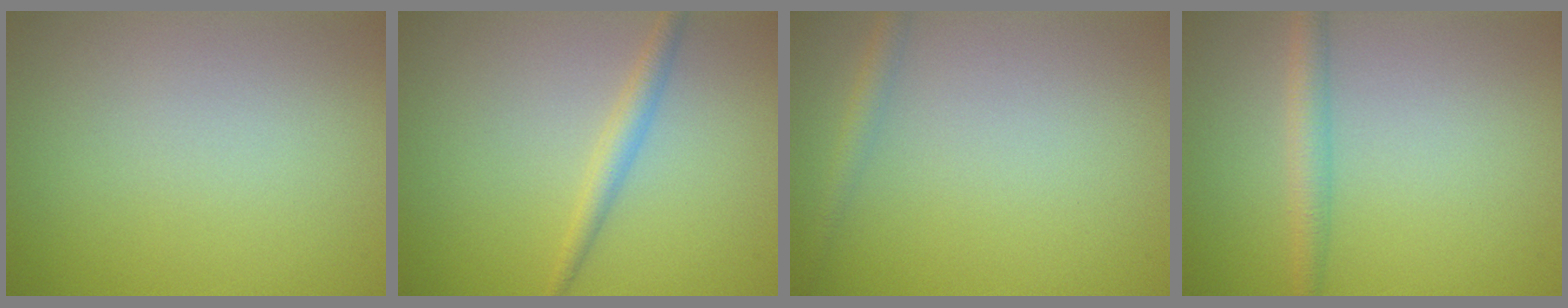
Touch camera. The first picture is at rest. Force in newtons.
{"total": 1.9, "press": 1.9, "slide": 0.1}
{"total": 1.4, "press": 1.4, "slide": 0.1}
{"total": 2.3, "press": 2.3, "slide": 0.1}